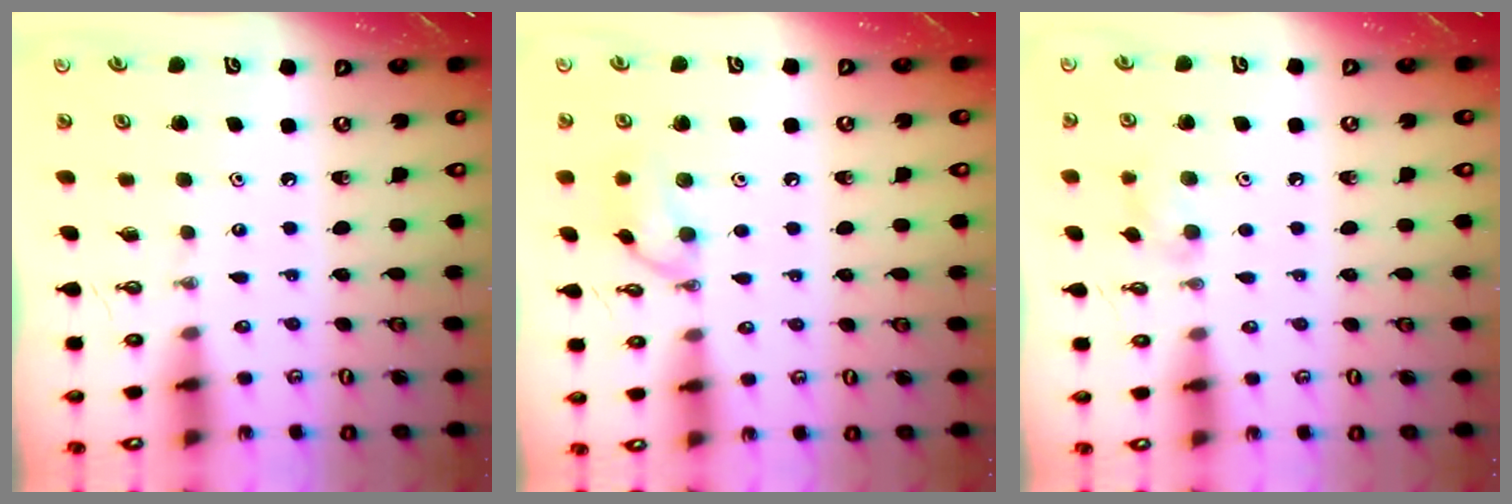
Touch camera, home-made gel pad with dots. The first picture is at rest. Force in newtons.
{"total": 9.4, "press": 9.3, "slide": 1.5}
{"total": 6.4, "press": 6.3, "slide": 1.3}